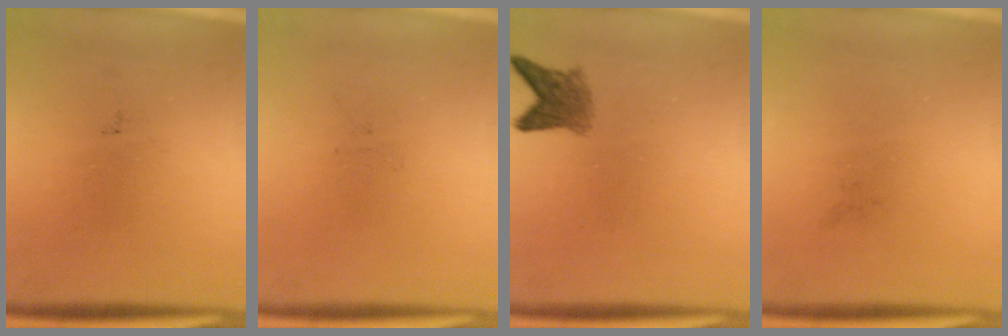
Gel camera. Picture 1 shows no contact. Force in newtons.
{"total": 0.0}
{"total": 3.3}
{"total": 0.0}